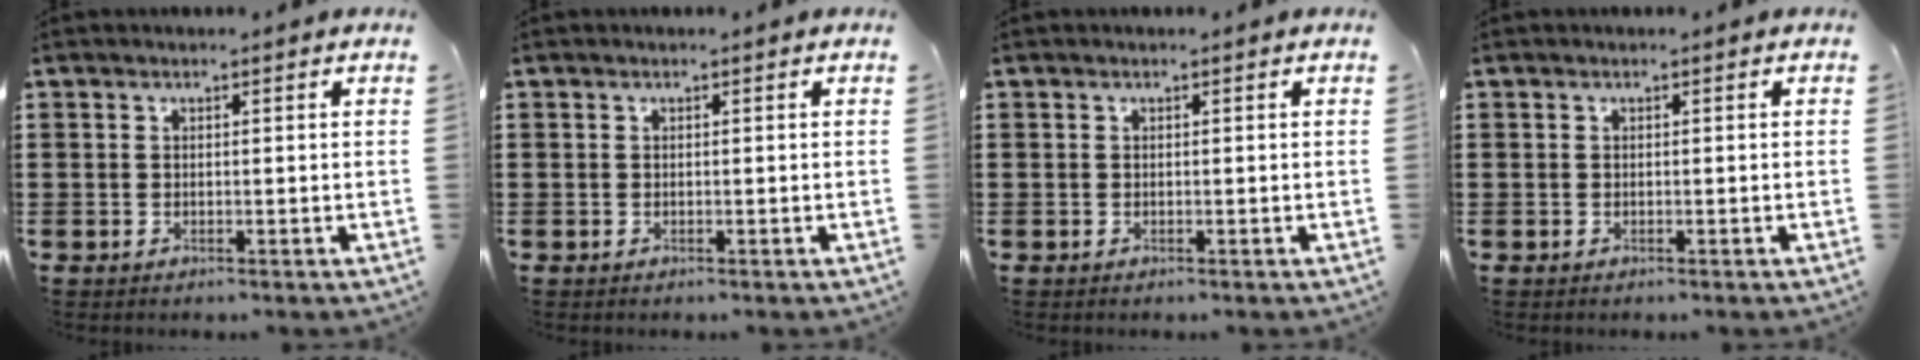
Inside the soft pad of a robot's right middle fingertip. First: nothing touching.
{"total": 0.0}
{"total": 0.0}
{"total": 0.0}